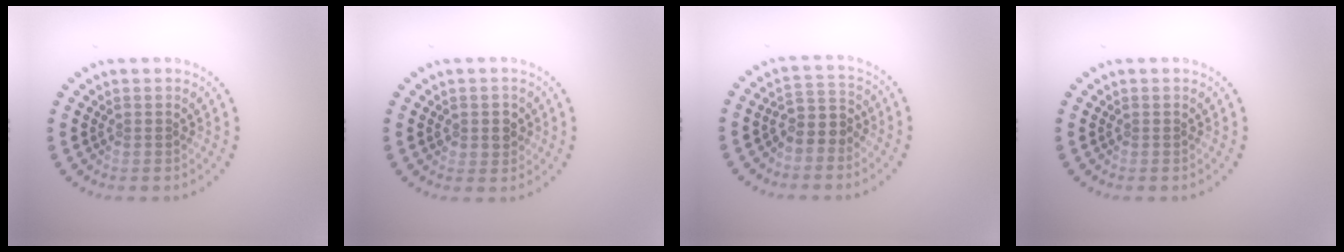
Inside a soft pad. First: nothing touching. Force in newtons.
{"total": 1.8, "press": 1.7, "slide": 0.6}
{"total": 2.6, "press": 2.1, "slide": 1.4}
{"total": 0.0}